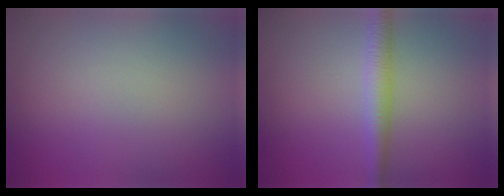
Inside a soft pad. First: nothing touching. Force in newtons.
{"total": 2.9, "press": 2.9, "slide": 0.1}